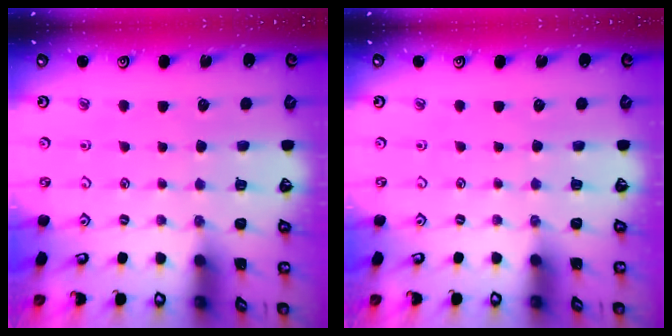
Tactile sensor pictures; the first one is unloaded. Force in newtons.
{"total": 0.0}